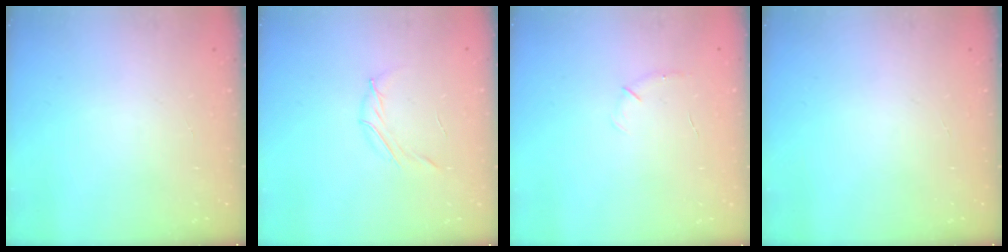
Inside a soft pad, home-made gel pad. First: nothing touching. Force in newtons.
{"total": 4.0, "press": 3.8, "slide": 1.0}
{"total": 4.1, "press": 4.0, "slide": 1.0}
{"total": 0.0}